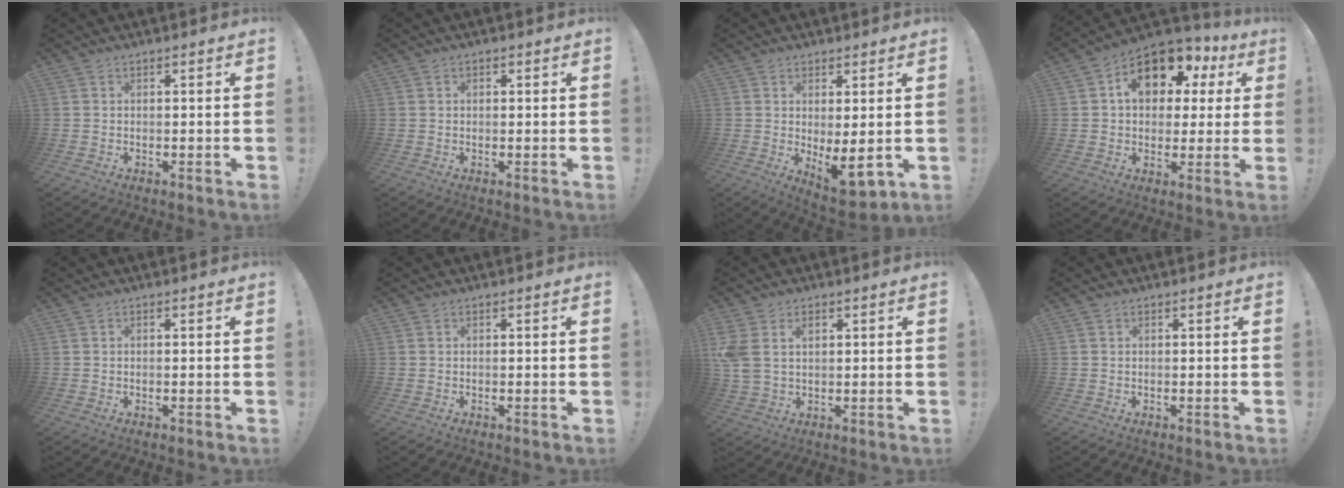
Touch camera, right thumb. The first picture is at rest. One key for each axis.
{"total": 0.7, "fx": 0.3, "fy": 0.6, "fz": 0.2, "tx": 0.004, "ty": -0.001, "tz": 0.003}
{"total": 7.3, "fx": 0.1, "fy": 2.5, "fz": 6.9, "tx": -0.088, "ty": -0.034, "tz": 0.006}
{"total": 14.5, "fx": 5.8, "fy": 9.5, "fz": 9.2, "tx": -0.133, "ty": -0.026, "tz": 0.101}
{"total": 0.0}
{"total": 0.0}
{"total": 5.8, "fx": 2.0, "fy": 4.2, "fz": 3.5, "tx": -0.069, "ty": -0.006, "tz": 0.037}
{"total": 0.0}